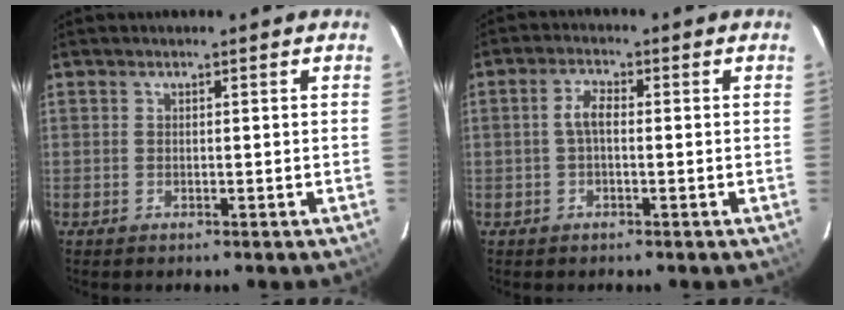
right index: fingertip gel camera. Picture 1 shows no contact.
{"total": 3.1, "force": [-0.2, 1.3, 2.8], "torque": [-0.058, 0.009, -0.003]}